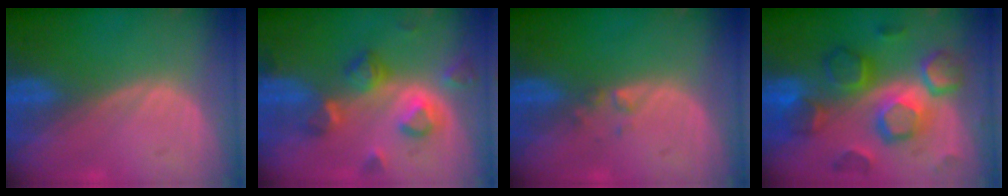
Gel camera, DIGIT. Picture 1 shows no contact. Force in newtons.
{"total": 7.7, "press": 7.1, "slide": 3.0}
{"total": 1.2, "press": 1.2, "slide": 0.1}
{"total": 11.2, "press": 11.2, "slide": 0.9}